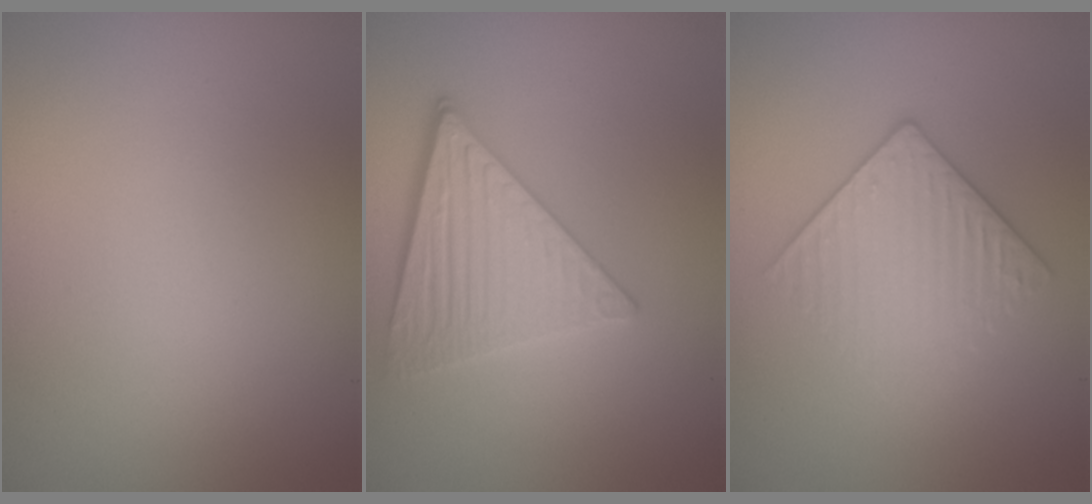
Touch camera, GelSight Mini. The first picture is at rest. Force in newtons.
{"total": 4.8, "press": 3.9, "slide": 2.8}
{"total": 3.4, "press": 3.1, "slide": 1.6}